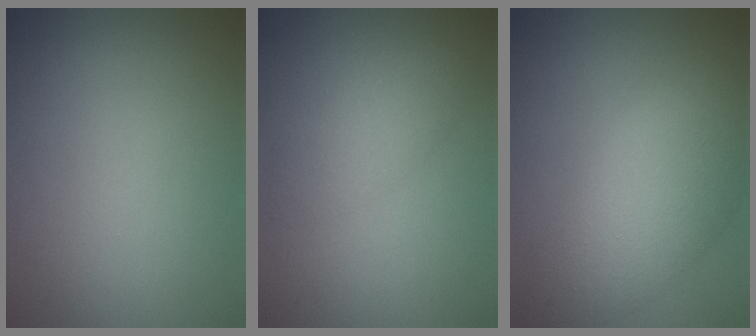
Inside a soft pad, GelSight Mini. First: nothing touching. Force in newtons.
{"total": 2.9, "press": 2.9, "slide": 0.2}
{"total": 7.5, "press": 7.5, "slide": 0.6}